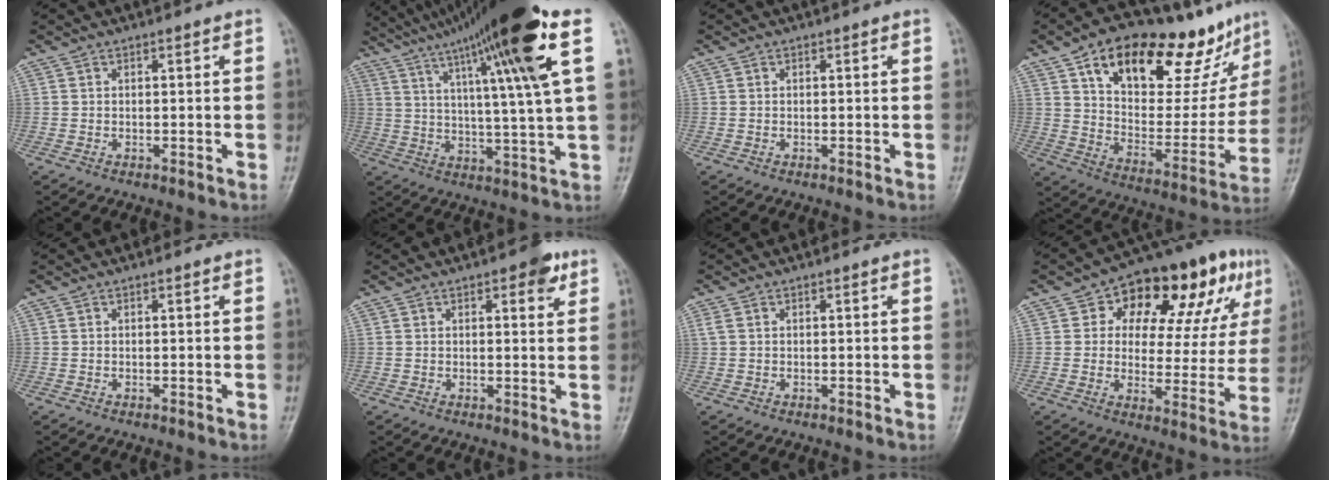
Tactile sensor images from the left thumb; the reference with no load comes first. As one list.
[{"total": 23.3, "force": [11.7, 1.3, 20.1], "torque": [-0.318, -0.006, 0.184]}, {"total": 0.0}, {"total": 27.6, "force": [16.9, 12.3, 18.0], "torque": [-0.214, -0.030, 0.266]}, {"total": 0.0}, {"total": 4.1, "force": [2.2, 1.7, 3.0], "torque": [-0.027, -0.006, 0.021]}, {"total": 0.9, "force": [0.3, 0.5, 0.6], "torque": [-0.017, 0.008, 0.009]}, {"total": 20.4, "force": [9.1, 11.1, 14.5], "torque": [-0.140, 0.006, 0.126]}]